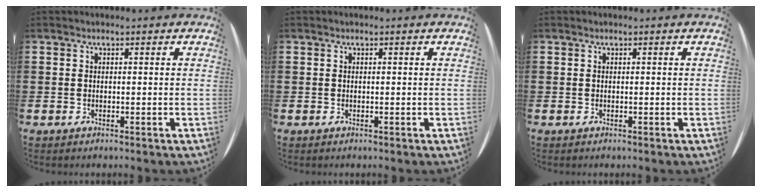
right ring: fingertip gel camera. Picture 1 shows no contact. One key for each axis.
{"total": 0.0}
{"total": 0.0}